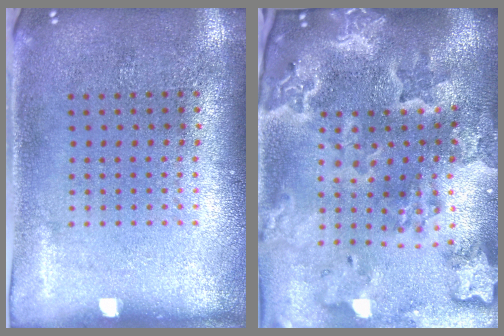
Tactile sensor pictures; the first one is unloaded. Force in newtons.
{"total": 4.6, "press": 3.7, "slide": 2.7}